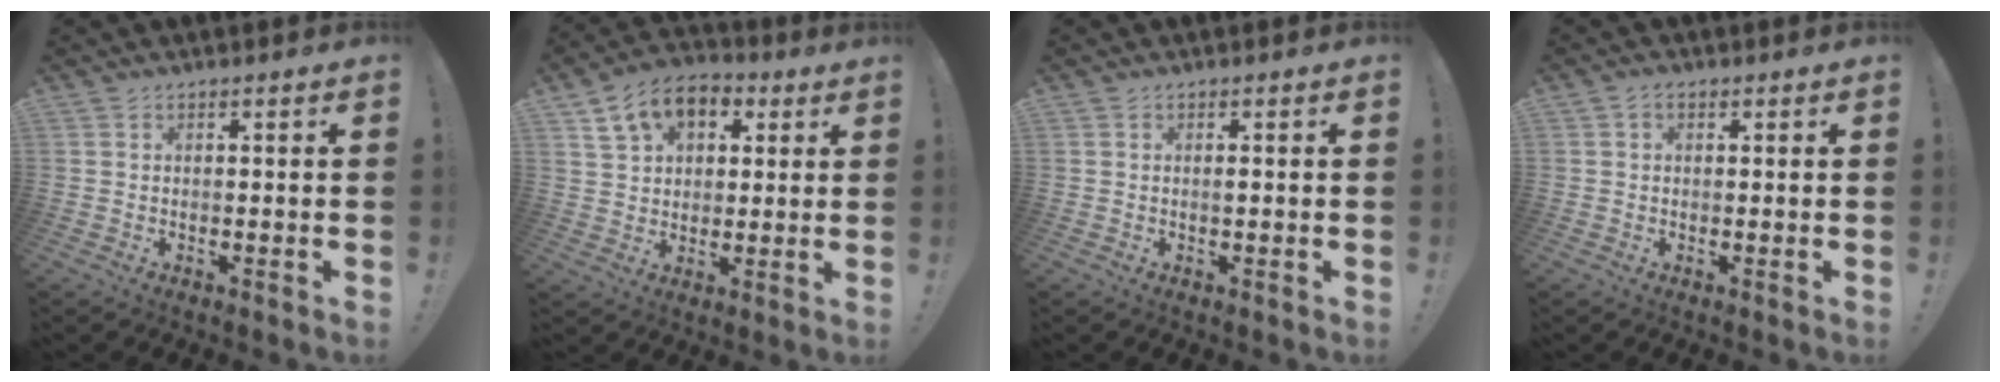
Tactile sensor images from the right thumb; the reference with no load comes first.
{"total": 9.4, "force": [4.9, 5.3, 6.0], "torque": [-0.097, -0.013, 0.090]}
{"total": 0.6, "force": [-0.2, 0.0, 0.5], "torque": [-0.002, -0.003, -0.005]}
{"total": 1.3, "force": [0.4, 0.9, 0.8], "torque": [-0.015, 0.002, 0.007]}